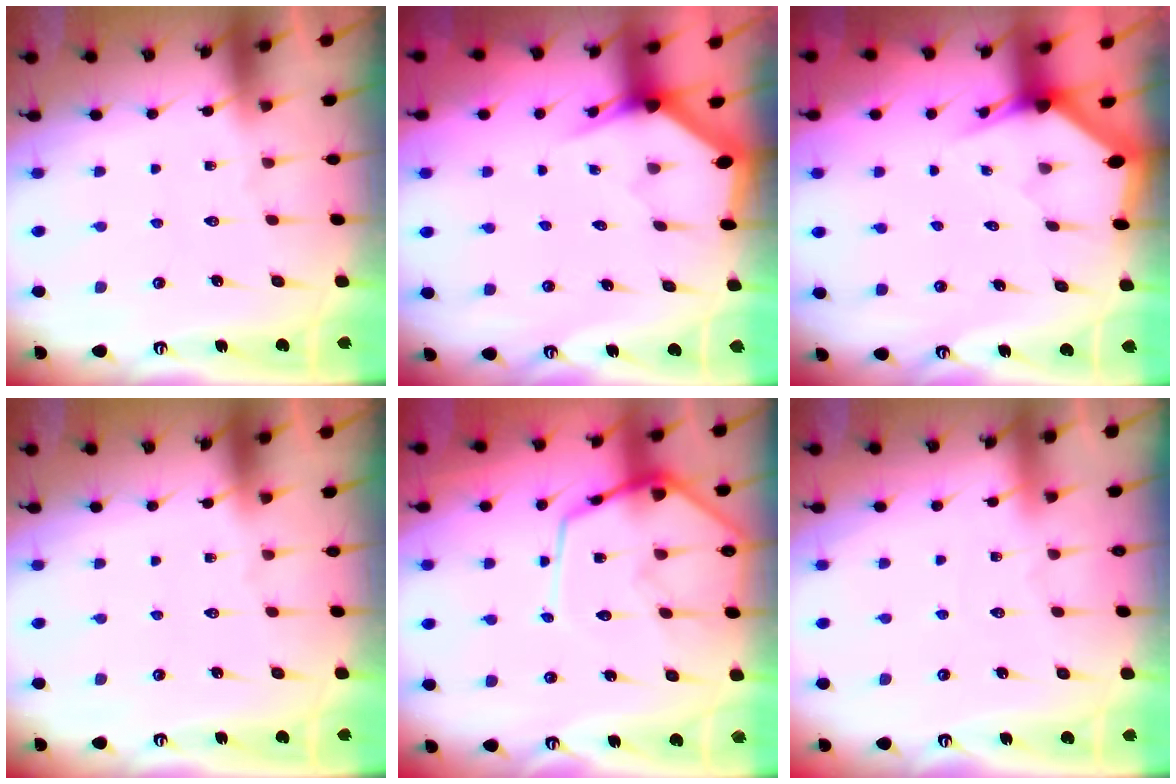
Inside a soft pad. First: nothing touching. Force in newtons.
{"total": 3.2, "press": 3.2, "slide": 0.0}
{"total": 2.8, "press": 2.8, "slide": 0.1}
{"total": 0.0}
{"total": 12.9, "press": 12.9, "slide": 1.2}
{"total": 1.8, "press": 1.7, "slide": 0.2}